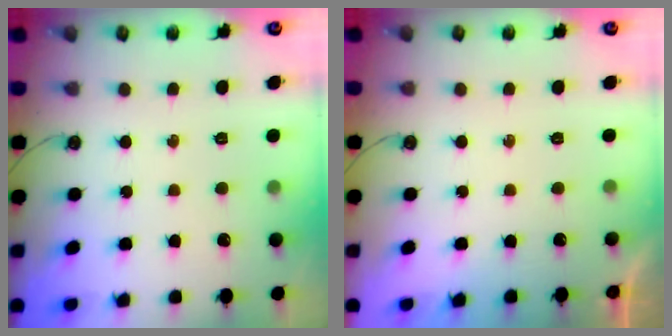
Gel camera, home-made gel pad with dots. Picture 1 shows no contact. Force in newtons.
{"total": 0.0}